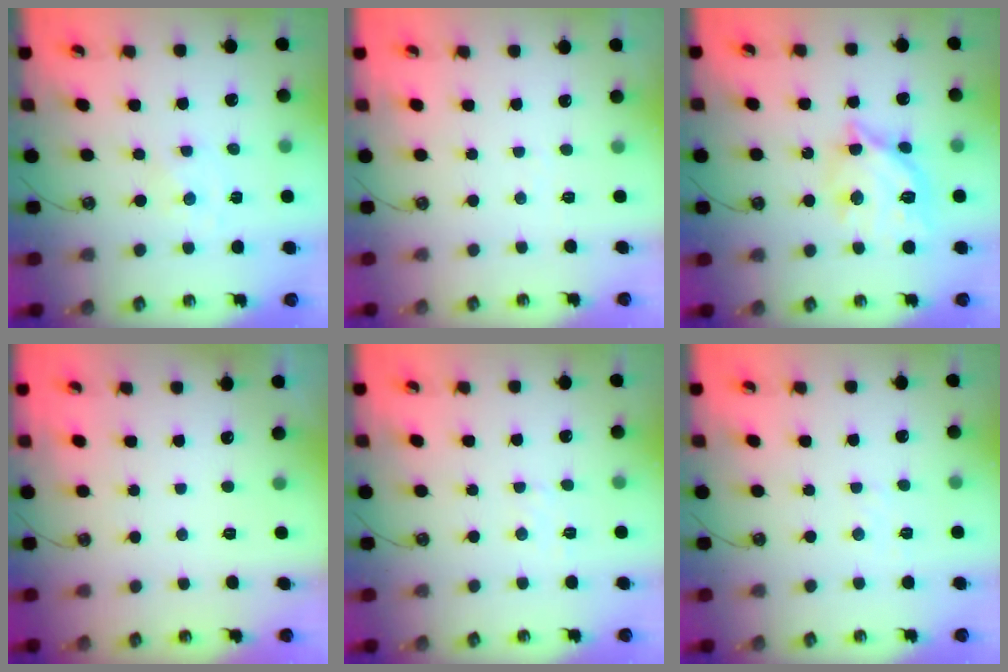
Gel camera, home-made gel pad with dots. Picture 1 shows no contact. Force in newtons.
{"total": 2.9, "press": 2.9, "slide": 0.4}
{"total": 14.3, "press": 14.2, "slide": 1.2}
{"total": 0.0}
{"total": 3.6, "press": 3.5, "slide": 0.5}
{"total": 2.5, "press": 2.5, "slide": 0.4}